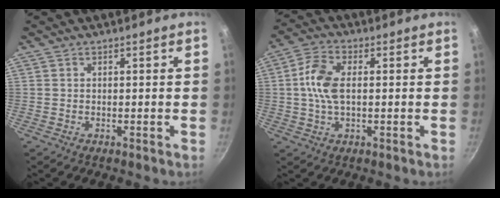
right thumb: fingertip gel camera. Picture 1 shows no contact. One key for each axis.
{"total": 7.8, "fx": 0.6, "fy": 4.2, "fz": 6.6, "tx": -0.132, "ty": 0.015, "tz": 0.004}